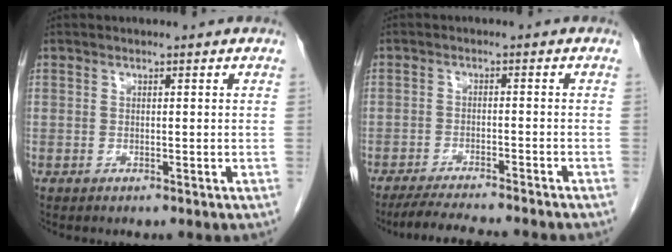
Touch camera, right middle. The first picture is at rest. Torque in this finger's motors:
{"motor_torque": [0.19, -0.16, 0.06, 0.02]}